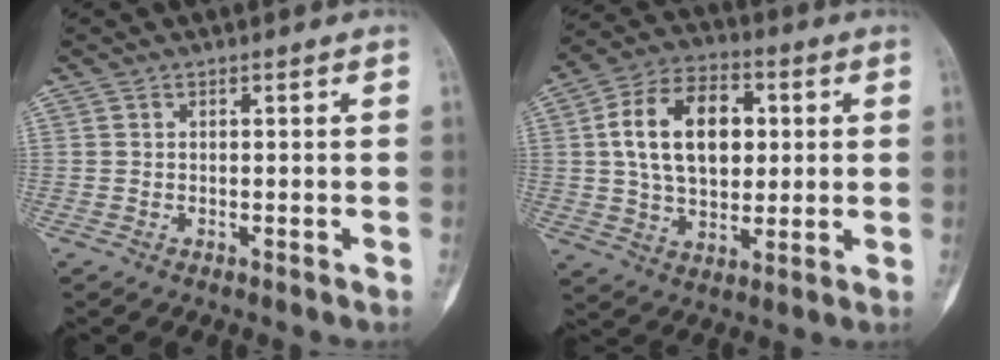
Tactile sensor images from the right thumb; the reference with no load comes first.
{"total": 16.6, "force": [2.9, 10.8, 12.3], "torque": [-0.179, 0.009, 0.047]}